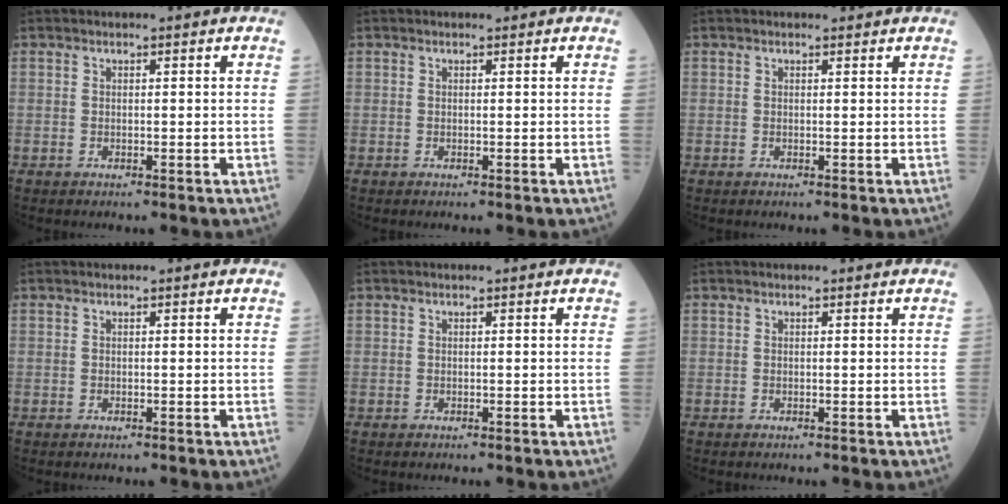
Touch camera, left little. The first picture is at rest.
{"total": 0.0}
{"total": 0.7, "force": [0.6, 0.3, 0.1], "torque": [-0.004, -0.001, 0.007]}
{"total": 0.0}
{"total": 0.0}
{"total": 0.0}